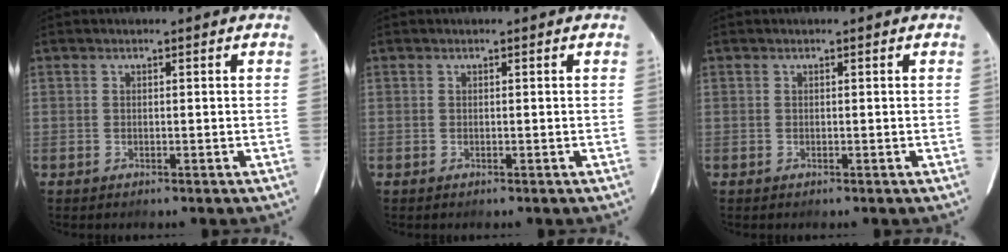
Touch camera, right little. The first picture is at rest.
{"total": 0.0}
{"total": 0.0}